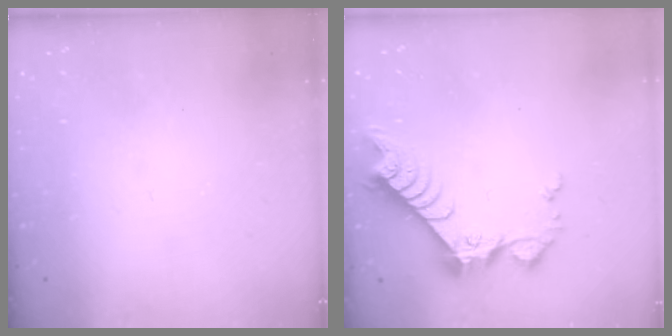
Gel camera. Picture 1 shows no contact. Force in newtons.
{"total": 9.3, "press": 9.3, "slide": 0.7}